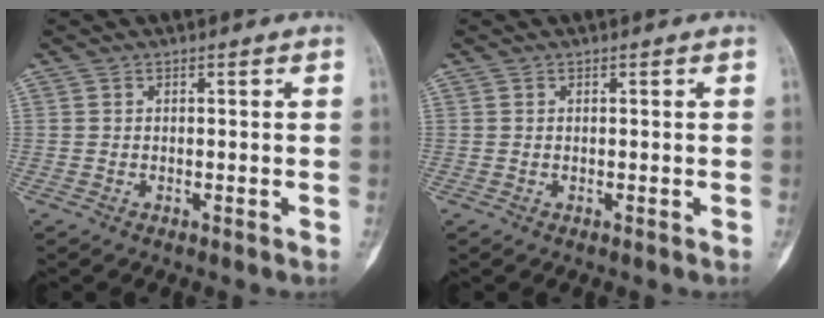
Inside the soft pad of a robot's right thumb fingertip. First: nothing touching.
{"total": 0.0}